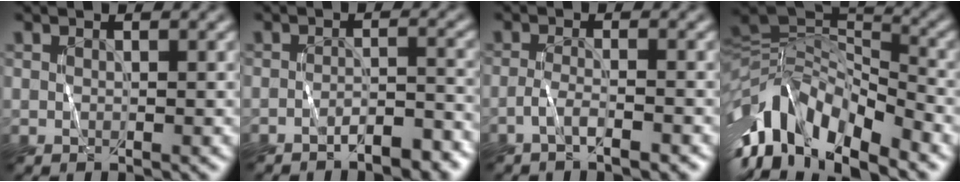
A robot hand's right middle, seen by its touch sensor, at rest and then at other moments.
{"total": 3.1, "force": [-2.6, 0.6, 1.5], "torque": [-0.021, 0.006, -0.041]}
{"total": 2.4, "force": [-1.7, 0.5, 1.6], "torque": [-0.021, 0.006, -0.035]}
{"total": 10.7, "force": [-4.5, 5.4, 8.1], "torque": [-0.139, 0.020, -0.097]}